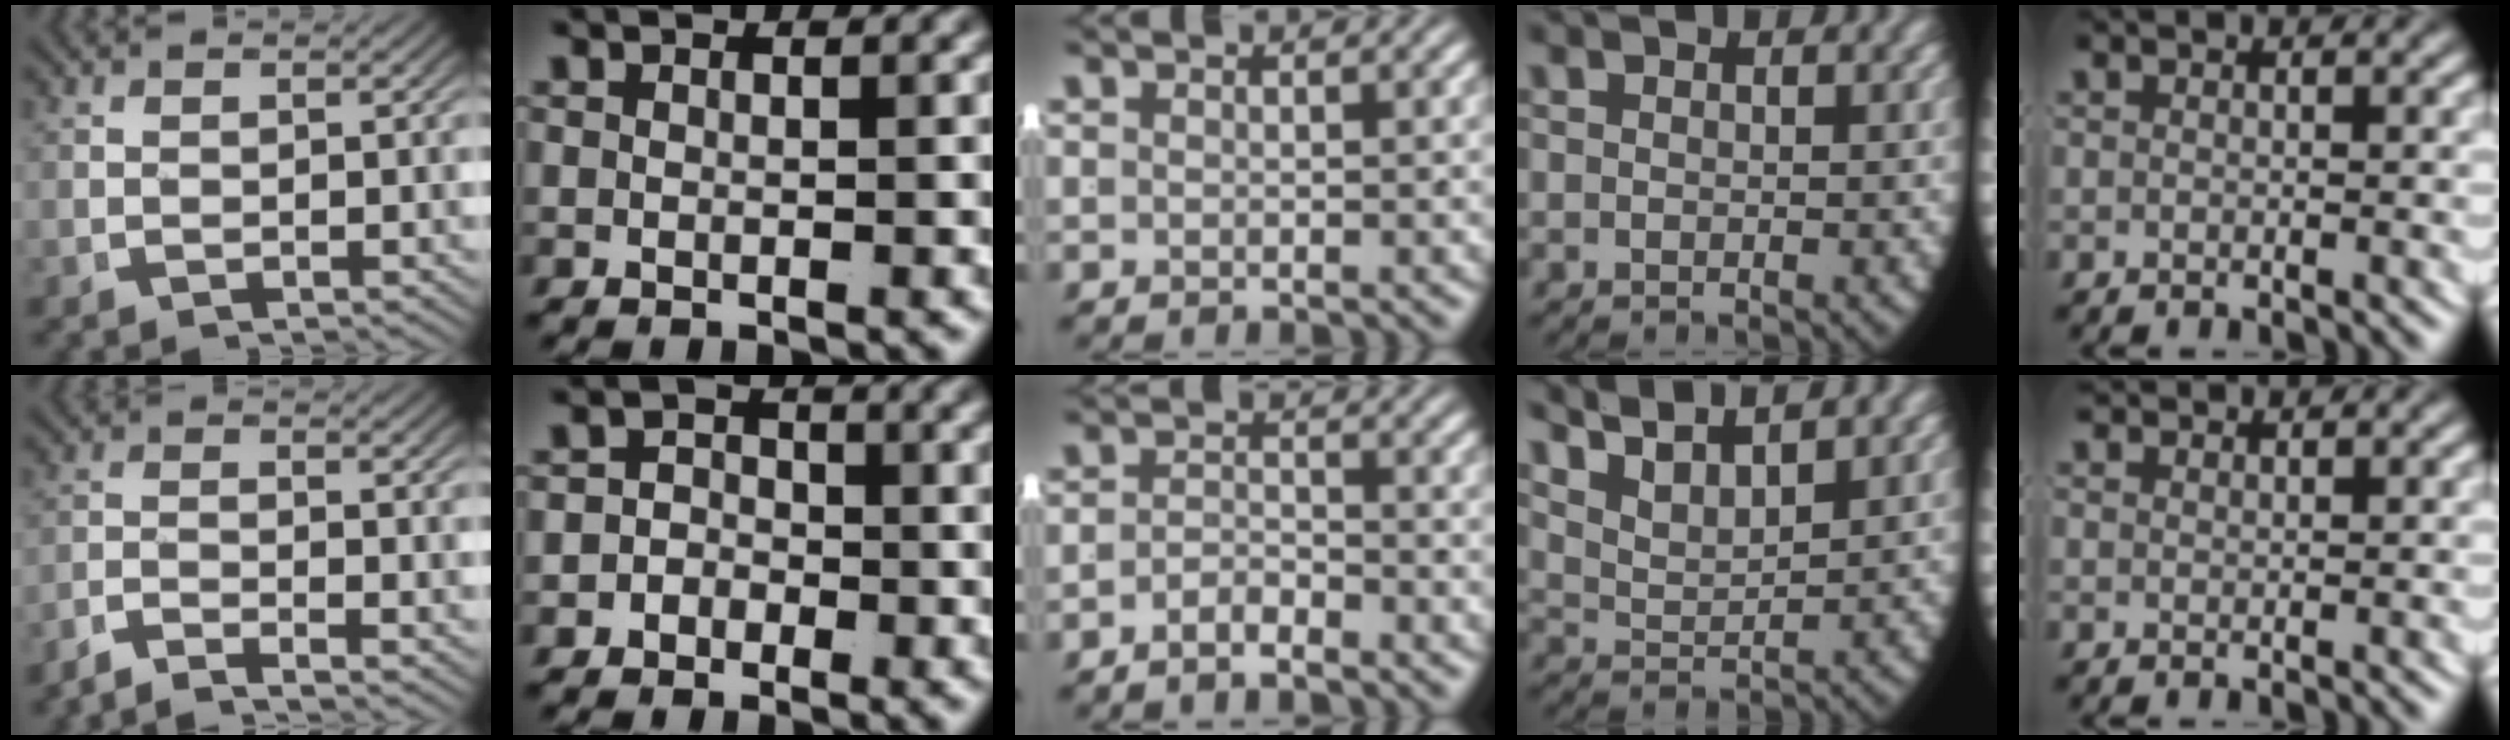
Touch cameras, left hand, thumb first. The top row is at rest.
{"thumb": {"total": 2.5, "force": [-2.2, 0.5, 1.1], "torque": [-0.023, -0.006, -0.045]}, "index": {"total": 2.9, "force": [-1.3, 2.5, 0.5], "torque": [0.001, -0.008, -0.027]}, "middle": {"total": 2.2, "force": [-2.1, 0.1, 0.5], "torque": [-0.001, -0.006, -0.038]}, "ring": {"total": 6.9, "force": [4.4, 4.2, 3.2], "torque": [-0.086, 0.005, 0.065]}, "little": {"total": 1.5, "force": [1.4, -0.3, 0.1], "torque": [0.004, -0.002, 0.028]}}